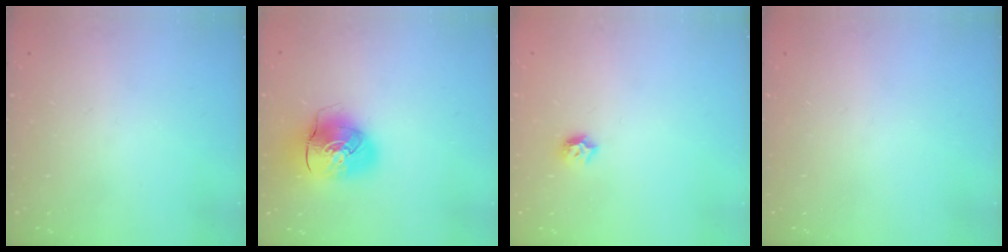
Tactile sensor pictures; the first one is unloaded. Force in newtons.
{"total": 11.3, "press": 11.1, "slide": 2.0}
{"total": 6.0, "press": 6.0, "slide": 0.8}
{"total": 0.0}